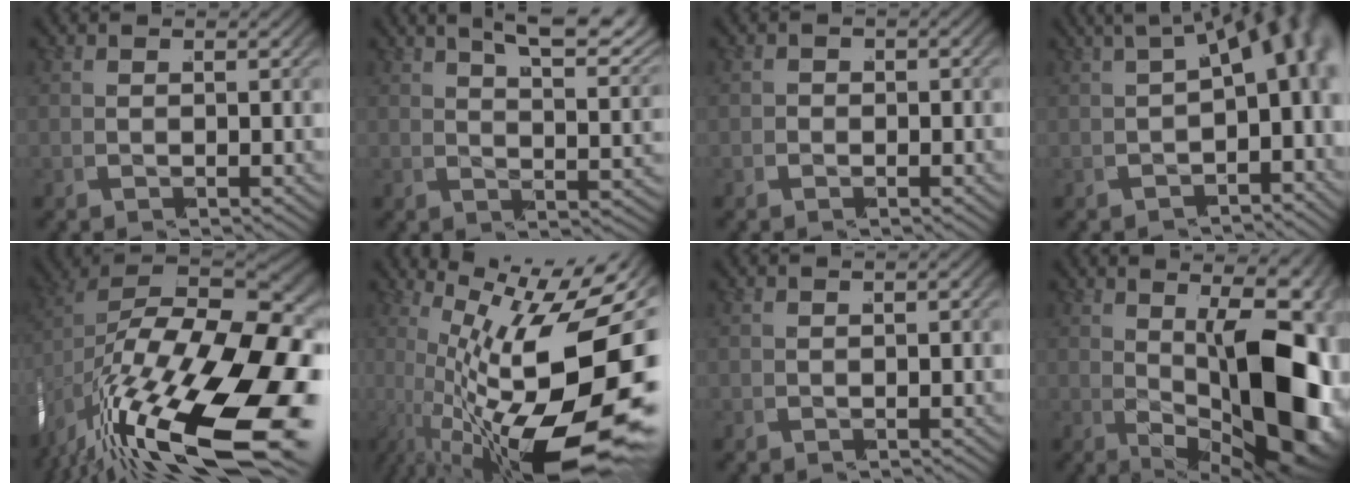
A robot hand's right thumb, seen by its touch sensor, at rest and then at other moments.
{"total": 6.8, "force": [4.1, 2.8, 4.6], "torque": [-0.049, 0.017, 0.048]}
{"total": 1.0, "force": [-0.7, 0.6, 0.0], "torque": [0.002, 0.002, -0.017]}
{"total": 11.1, "force": [1.2, 6.8, 8.7], "torque": [-0.086, 0.021, 0.001]}
{"total": 21.9, "force": [-7.1, 13.2, 15.9], "torque": [-0.274, -0.081, -0.089]}
{"total": 20.5, "force": [-2.6, 10.9, 17.2], "torque": [-0.272, -0.052, -0.017]}
{"total": 0.9, "force": [-0.1, 0.6, 0.7], "torque": [-0.006, 0.001, -0.002]}
{"total": 16.3, "force": [-1.2, 7.9, 14.3], "torque": [-0.215, -0.029, -0.002]}